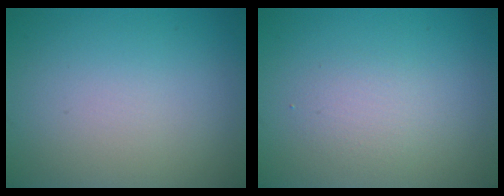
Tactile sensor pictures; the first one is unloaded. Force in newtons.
{"total": 1.6, "press": 1.6, "slide": 0.1}